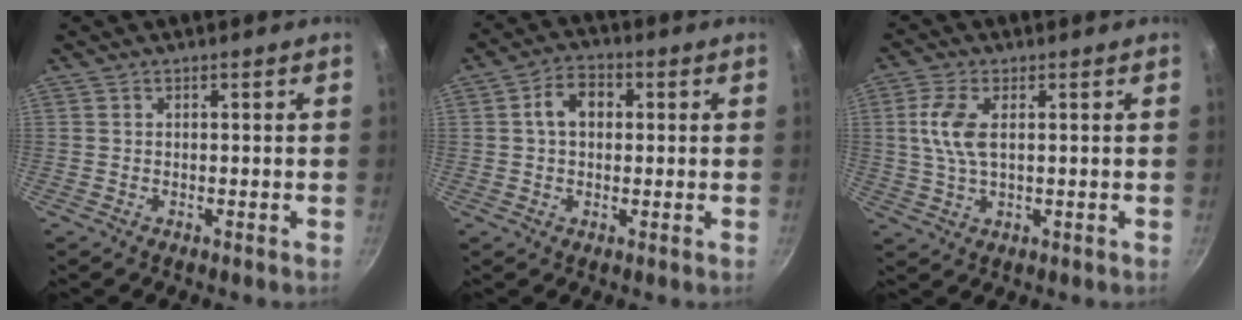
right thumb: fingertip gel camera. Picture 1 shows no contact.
{"total": 6.2, "force": [1.0, 4.4, 4.2], "torque": [-0.049, 0.016, 0.008]}
{"total": 6.7, "force": [1.2, 3.2, 5.8], "torque": [-0.123, 0.005, 0.022]}